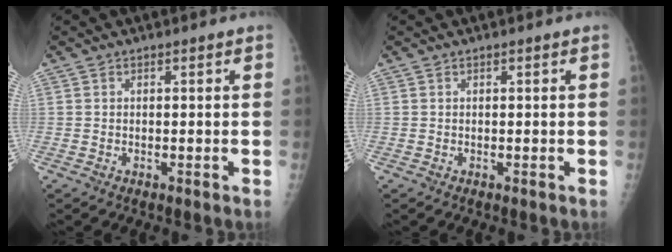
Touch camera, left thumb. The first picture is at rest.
{"total": 0.0}